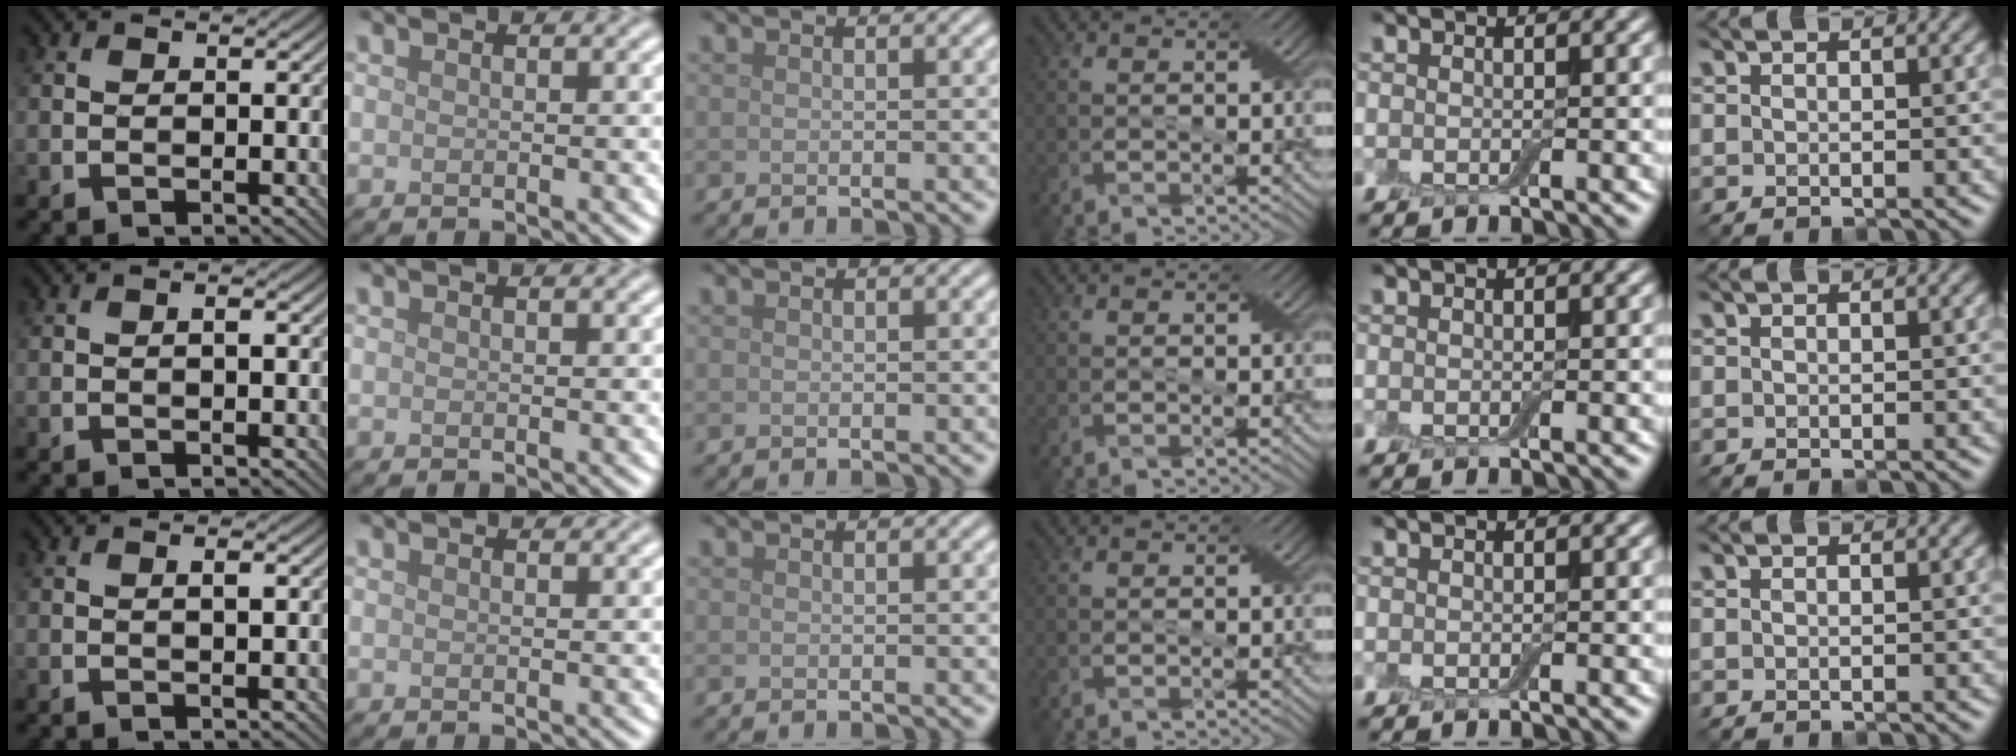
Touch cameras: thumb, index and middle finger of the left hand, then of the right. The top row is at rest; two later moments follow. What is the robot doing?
{"motion": "fold", "object": "bandage"}